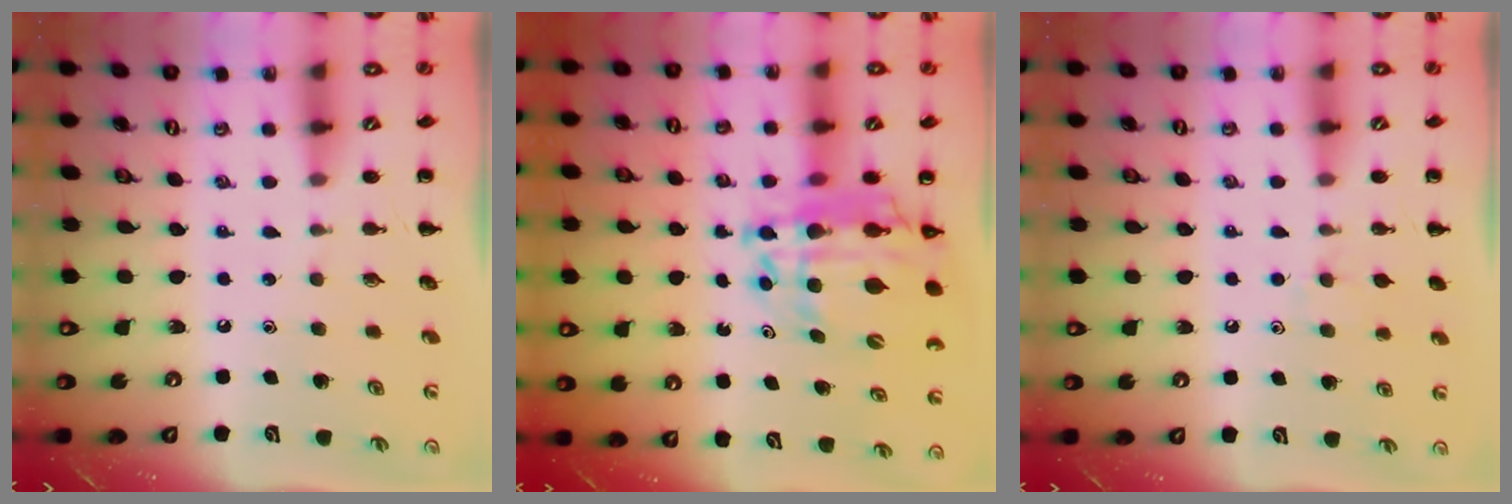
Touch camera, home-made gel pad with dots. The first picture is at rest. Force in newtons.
{"total": 16.9, "press": 16.3, "slide": 4.5}
{"total": 5.4, "press": 5.1, "slide": 1.7}